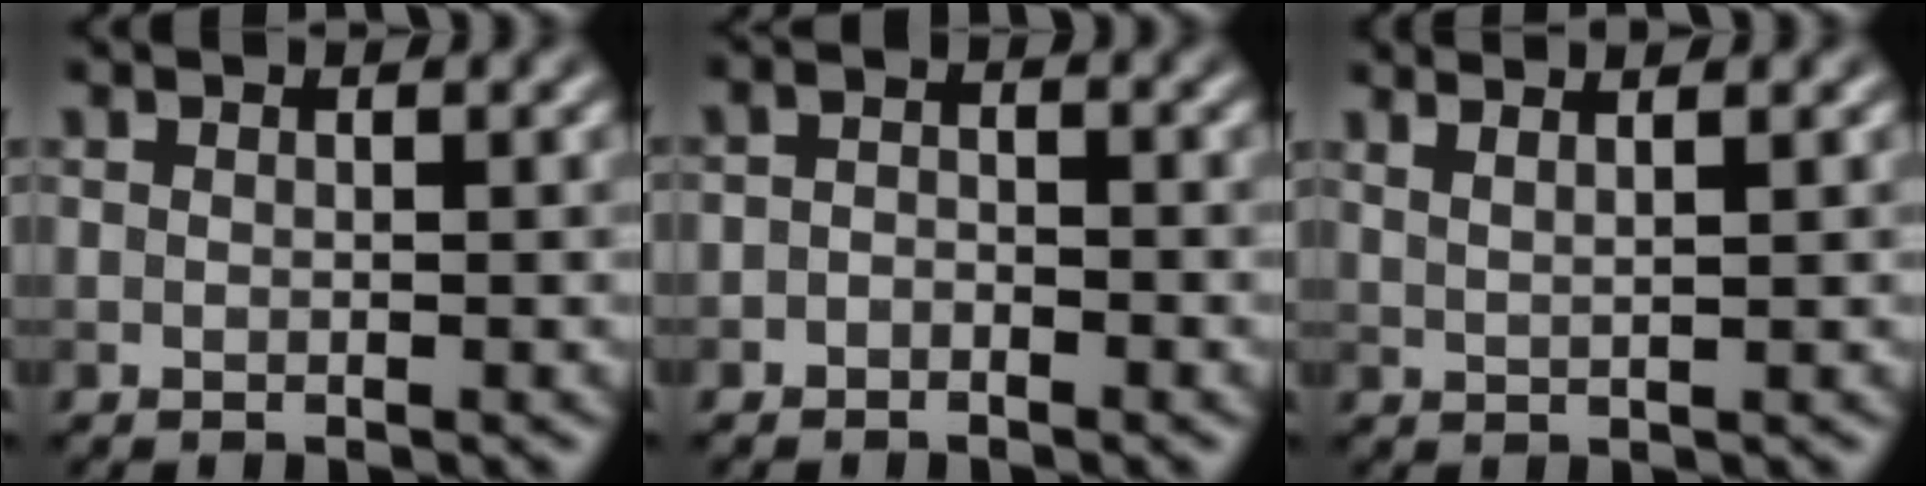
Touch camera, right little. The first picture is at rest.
{"total": 1.3, "force": [-0.8, 0.9, 0.5], "torque": [-0.009, 0.004, -0.019]}
{"total": 3.8, "force": [2.5, 1.5, 2.4], "torque": [-0.007, 0.026, 0.002]}